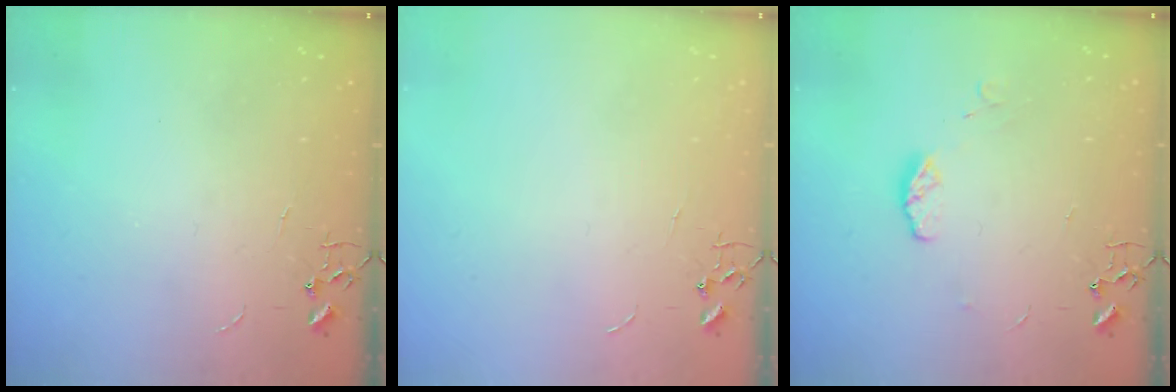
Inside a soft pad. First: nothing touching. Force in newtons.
{"total": 0.0}
{"total": 6.9, "press": 6.8, "slide": 0.8}